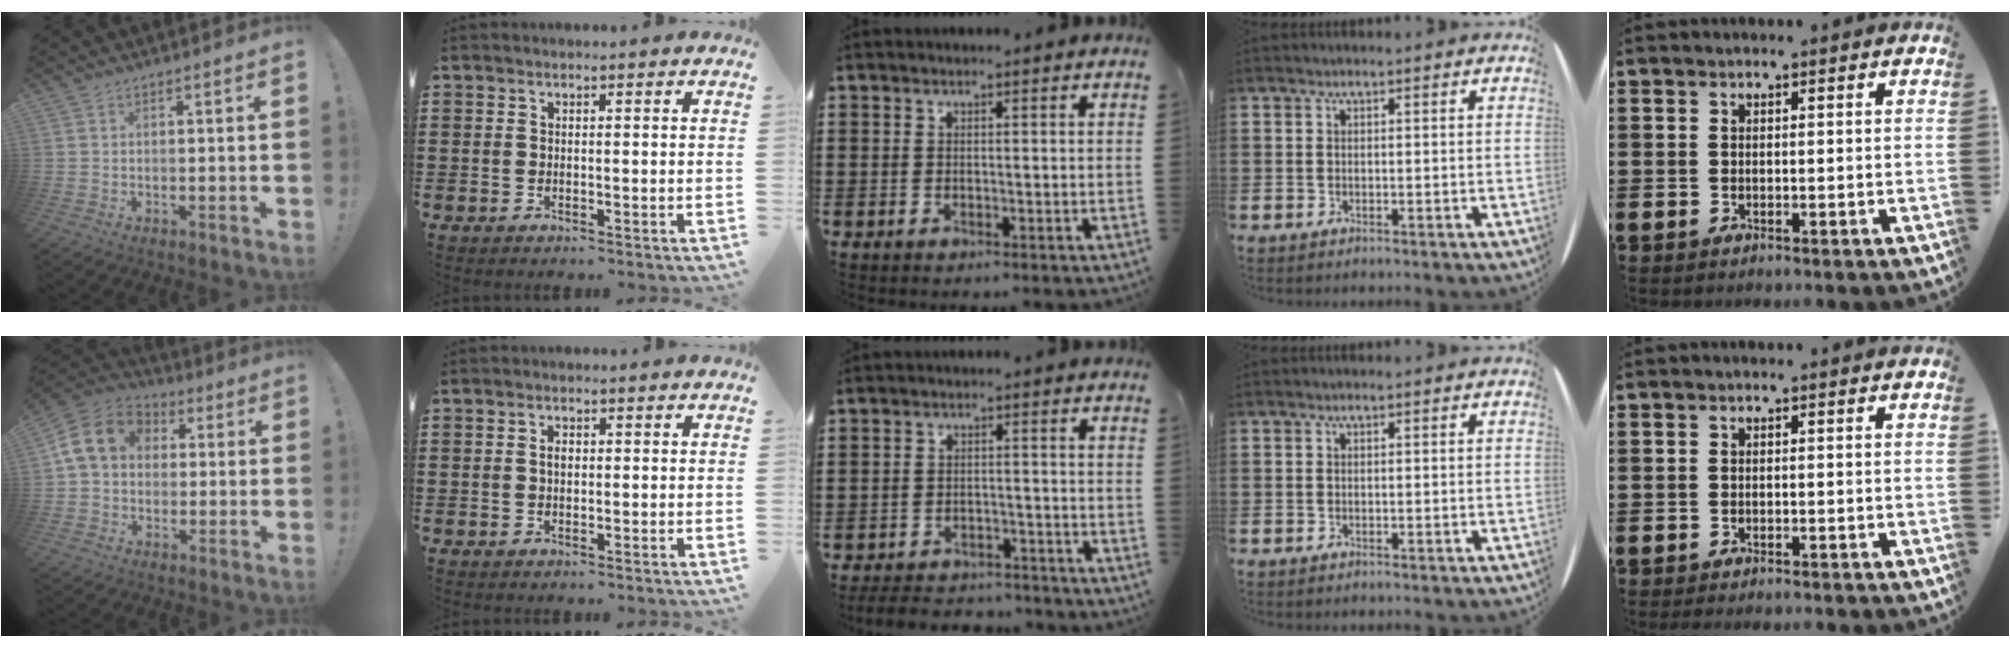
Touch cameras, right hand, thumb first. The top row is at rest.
{"thumb": {"total": 13.7, "force": [2.8, 10.9, 7.9], "torque": [-0.123, 0.011, 0.060]}, "index": {"total": 1.3, "force": [0.2, 0.7, 1.1], "torque": [-0.022, 0.004, 0.002]}, "middle": {"total": 3.9, "force": [-3.8, 0.7, 0.1], "torque": [-0.014, 0.001, -0.083]}, "little": {"total": 0.6, "force": [-0.6, 0.0, 0.1], "torque": [-0.003, -0.004, -0.011]}}